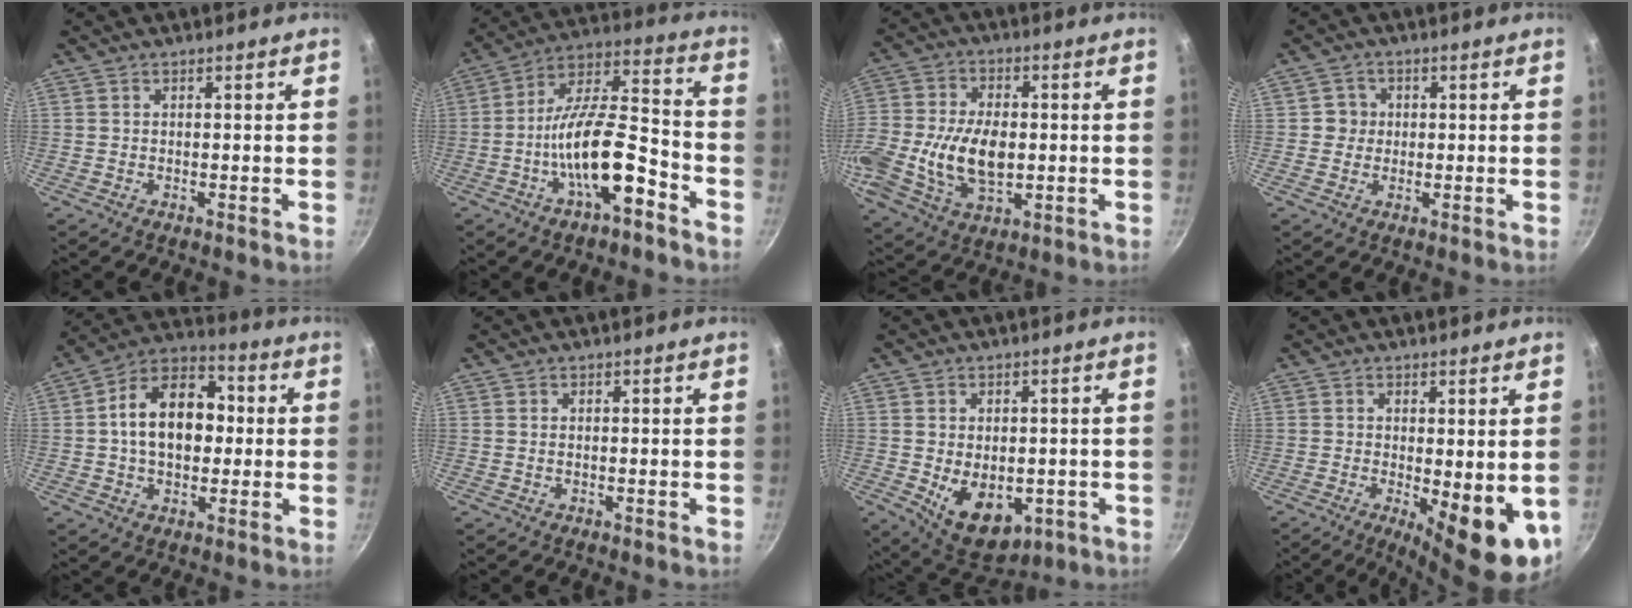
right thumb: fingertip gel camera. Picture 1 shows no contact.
{"total": 16.4, "force": [-7.2, 5.8, 13.6], "torque": [-0.213, 0.057, -0.130]}
{"total": 16.6, "force": [-1.4, 10.4, 12.8], "torque": [-0.254, 0.016, -0.026]}
{"total": 3.0, "force": [0.2, 3.0, 0.5], "torque": [0.014, 0.006, -0.003]}
{"total": 15.8, "force": [0.9, 10.9, 11.5], "torque": [-0.147, 0.030, -0.003]}
{"total": 0.0}
{"total": 11.1, "force": [-2.3, 7.3, 8.1], "torque": [-0.089, -0.011, -0.011]}
{"total": 11.2, "force": [-1.5, 3.7, 10.4], "torque": [-0.116, -0.015, -0.009]}